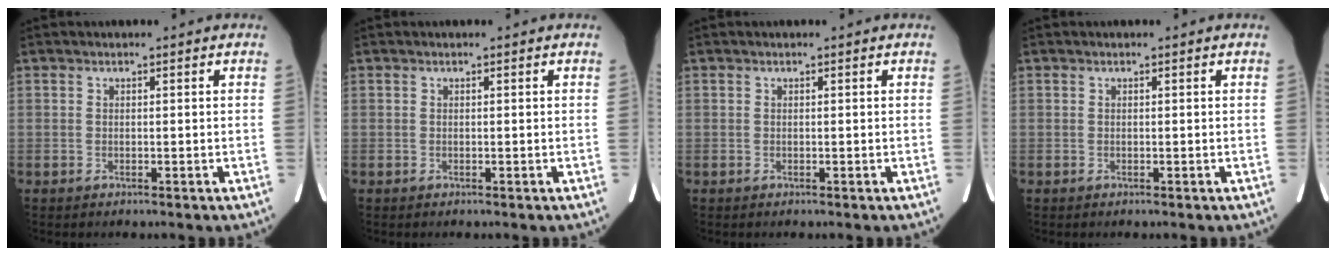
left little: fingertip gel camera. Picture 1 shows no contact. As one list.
[{"total": 0.0}, {"total": 0.0}, {"total": 0.0}]